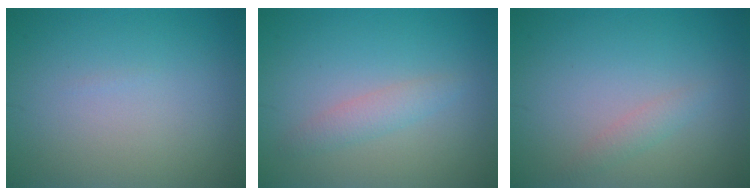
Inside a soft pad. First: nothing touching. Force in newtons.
{"total": 1.7, "press": 1.7, "slide": 0.1}
{"total": 1.2, "press": 1.2, "slide": 0.0}